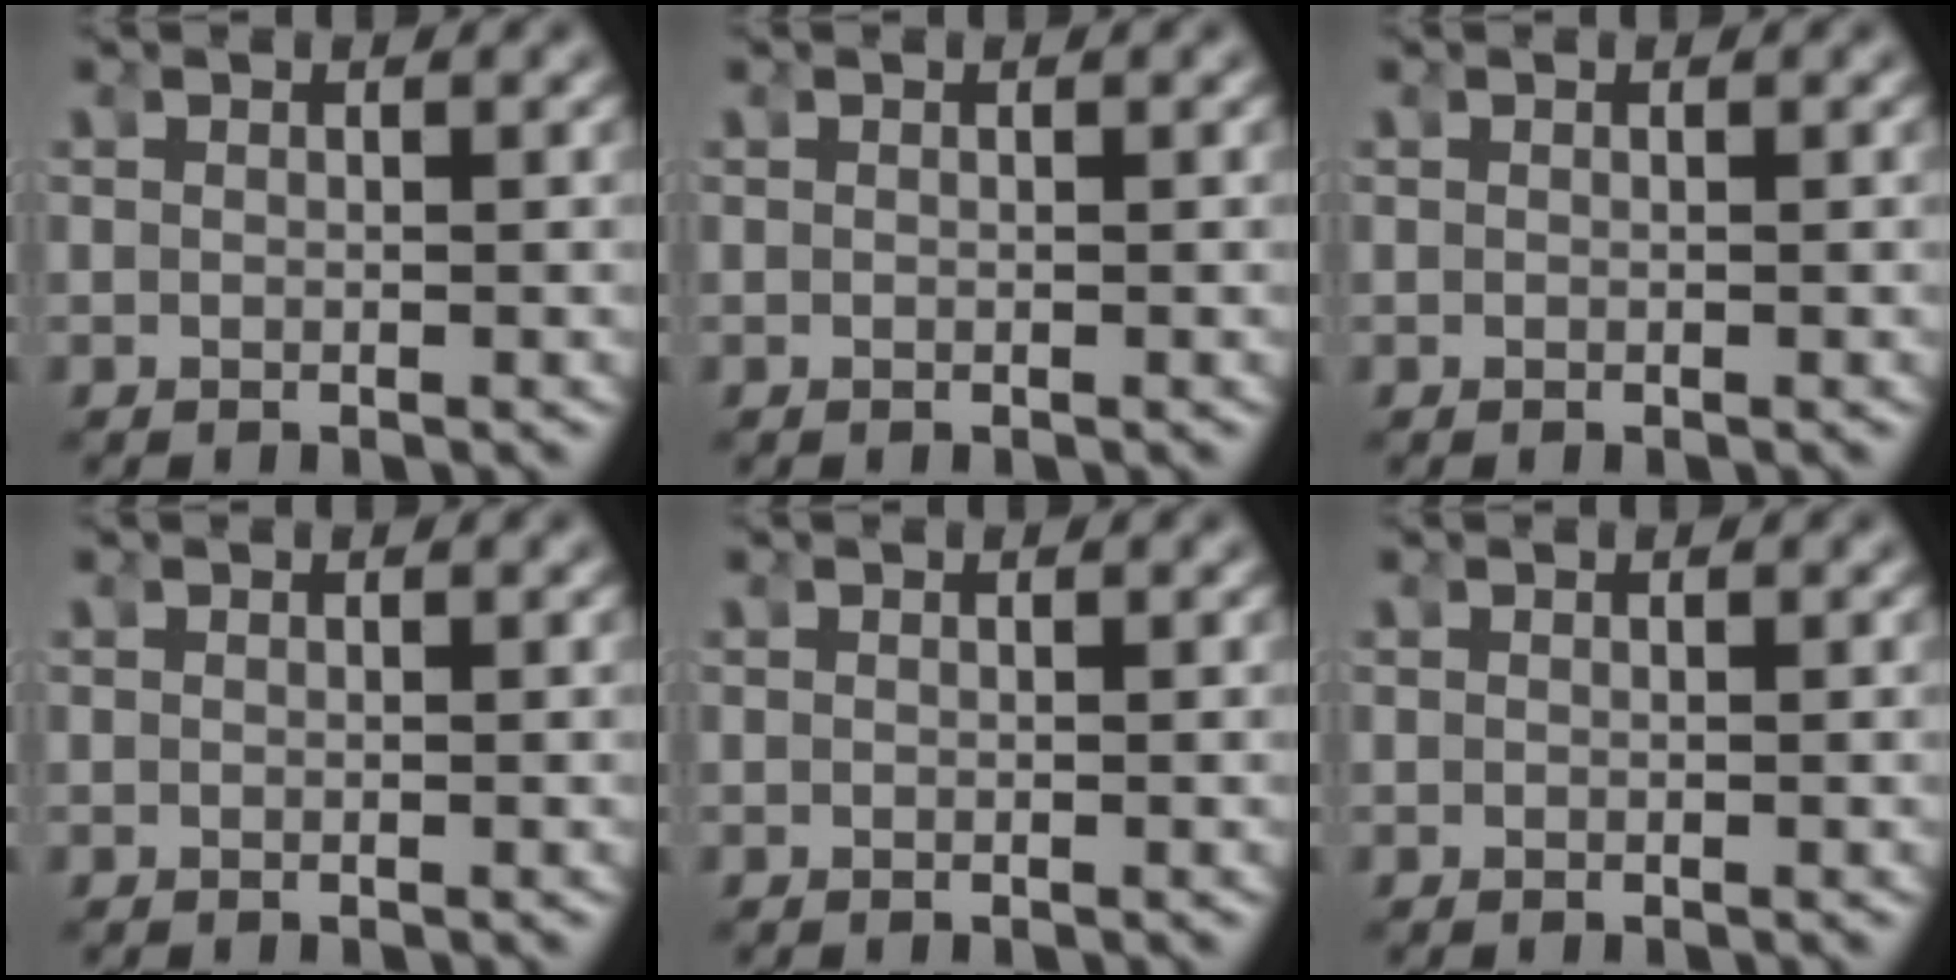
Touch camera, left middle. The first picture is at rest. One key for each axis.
{"total": 0.0}
{"total": 0.0}
{"total": 0.0}
{"total": 0.0}
{"total": 0.0}